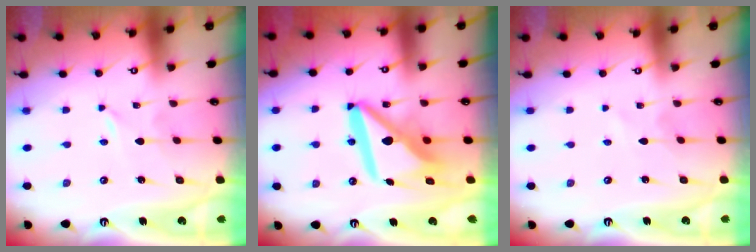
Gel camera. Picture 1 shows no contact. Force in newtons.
{"total": 15.8, "press": 15.7, "slide": 1.5}
{"total": 0.5, "press": 0.5, "slide": 0.1}